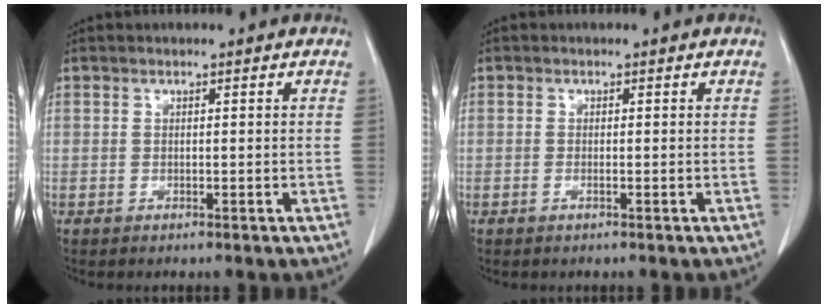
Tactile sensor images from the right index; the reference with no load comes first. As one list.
[{"total": 0.5, "force": [-0.2, 0.0, 0.5], "torque": [-0.011, -0.001, -0.004]}]